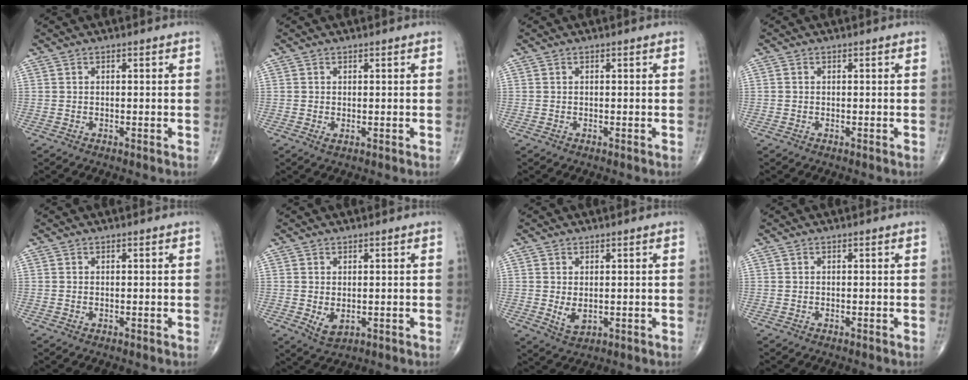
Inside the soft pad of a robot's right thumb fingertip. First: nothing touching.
{"total": 0.9, "force": [-0.1, 0.5, 0.7], "torque": [-0.014, -0.003, 0.000]}
{"total": 0.0}
{"total": 0.0}
{"total": 0.0}
{"total": 3.2, "force": [-0.2, 2.0, 2.6], "torque": [-0.039, -0.006, 0.008]}
{"total": 3.3, "force": [0.0, 2.0, 2.7], "torque": [-0.042, -0.009, 0.010]}
{"total": 0.0}